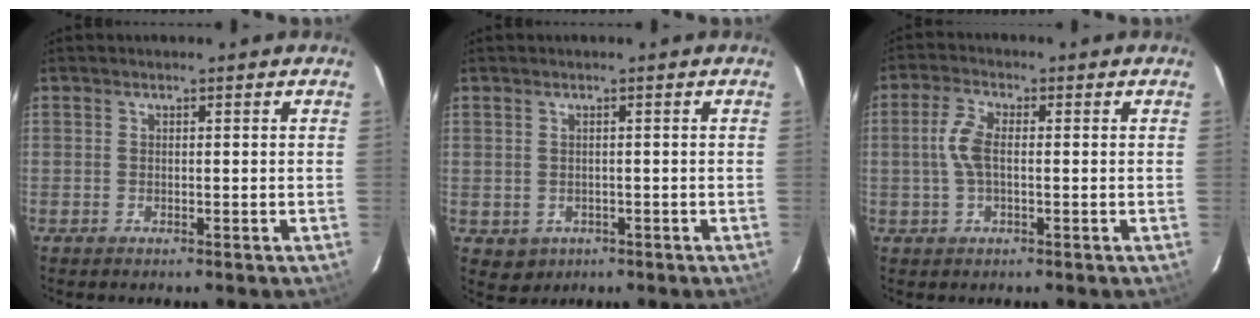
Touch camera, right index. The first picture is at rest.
{"total": 3.0, "force": [-0.3, 2.9, 0.7], "torque": [-0.014, -0.003, 0.006]}
{"total": 5.3, "force": [0.0, 2.4, 4.7], "torque": [-0.102, 0.007, 0.000]}